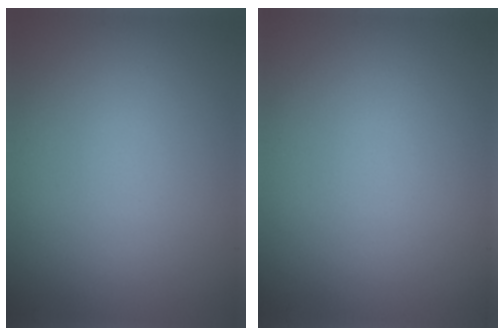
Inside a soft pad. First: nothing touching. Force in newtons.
{"total": 0.0}